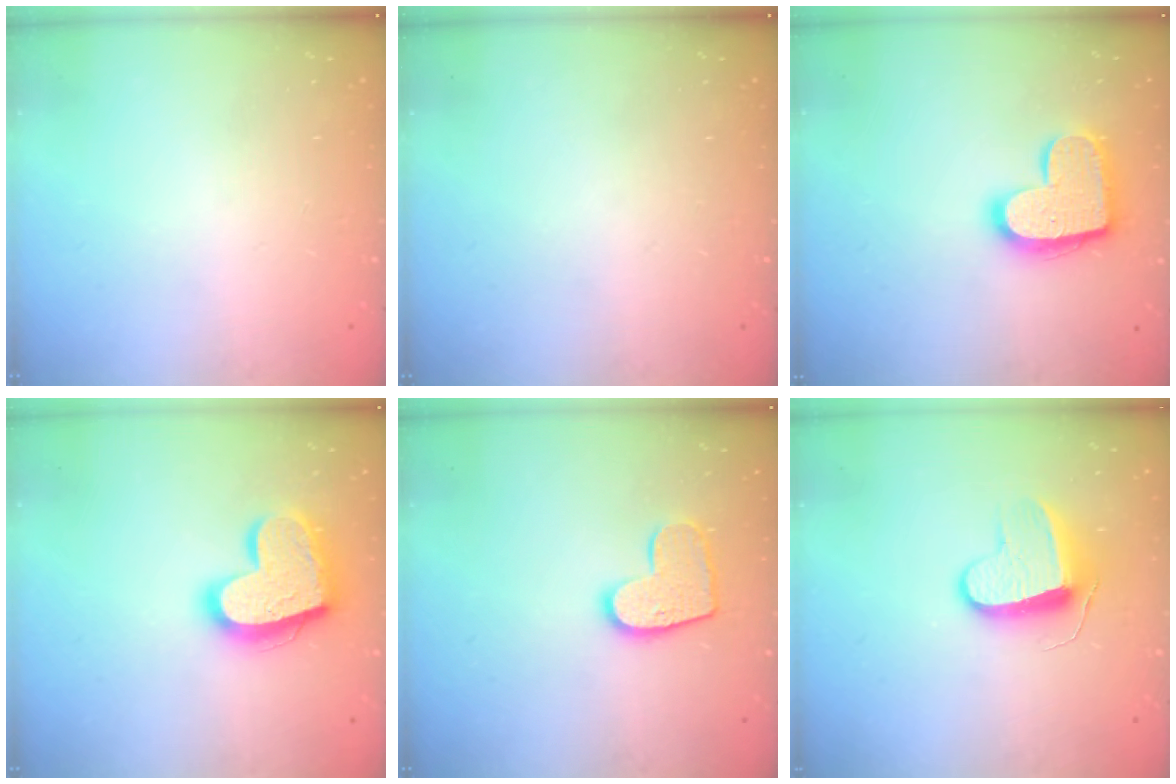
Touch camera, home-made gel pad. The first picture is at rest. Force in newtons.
{"total": 0.0}
{"total": 15.3, "press": 15.3, "slide": 1.1}
{"total": 20.2, "press": 20.2, "slide": 1.5}
{"total": 11.6, "press": 11.5, "slide": 0.5}
{"total": 9.2, "press": 9.2, "slide": 0.2}